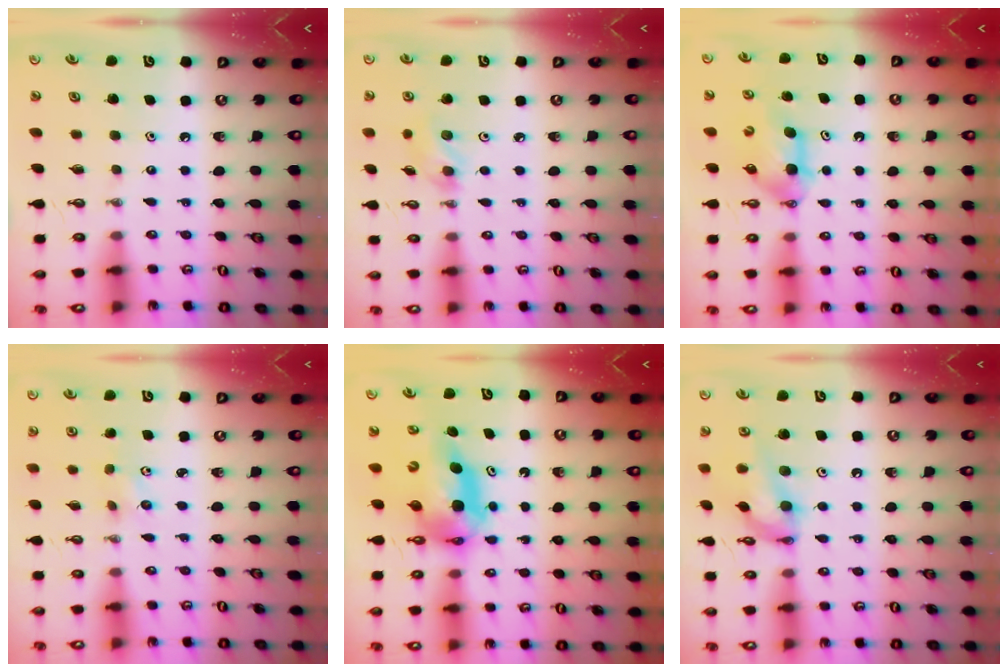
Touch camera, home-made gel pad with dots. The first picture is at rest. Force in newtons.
{"total": 5.4, "press": 5.3, "slide": 1.0}
{"total": 5.4, "press": 5.2, "slide": 1.4}
{"total": 4.7, "press": 4.0, "slide": 2.4}
{"total": 9.1, "press": 9.1, "slide": 0.9}
{"total": 12.8, "press": 12.8, "slide": 0.6}